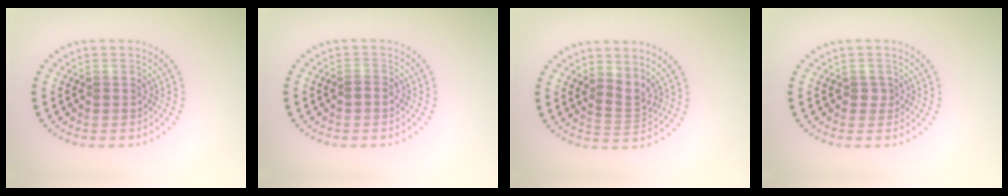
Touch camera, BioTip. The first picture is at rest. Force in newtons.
{"total": 0.8, "press": 0.8, "slide": 0.1}
{"total": 2.3, "press": 1.5, "slide": 1.7}
{"total": 0.8, "press": 0.5, "slide": 0.6}